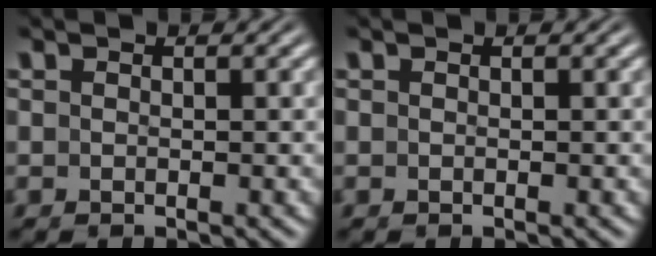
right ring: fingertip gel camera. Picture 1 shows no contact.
{"total": 0.0}